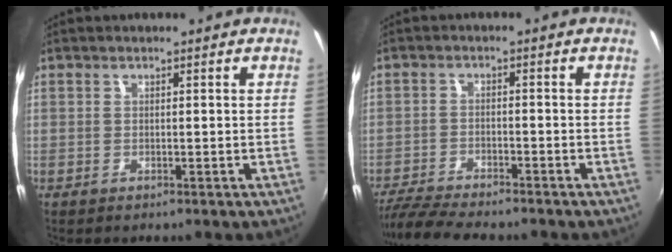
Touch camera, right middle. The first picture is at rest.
{"total": 9.1, "force": [-8.2, 1.0, 3.8], "torque": [-0.099, -0.021, -0.140]}